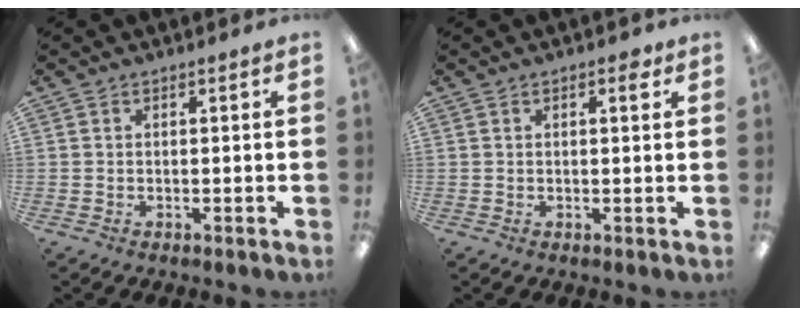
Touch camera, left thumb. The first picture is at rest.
{"total": 2.4, "force": [1.2, 0.8, 1.9], "torque": [-0.024, -0.002, 0.016]}